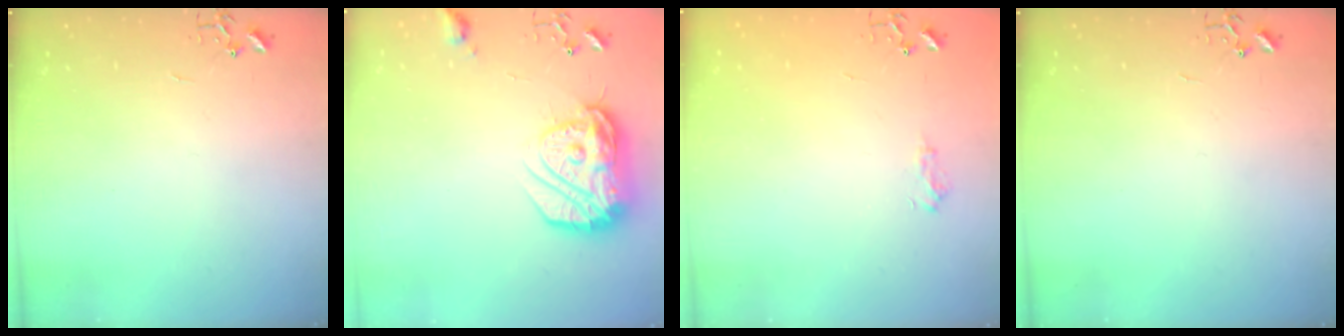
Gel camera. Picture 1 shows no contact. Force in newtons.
{"total": 18.2, "press": 18.2, "slide": 1.5}
{"total": 6.6, "press": 6.6, "slide": 0.8}
{"total": 0.0}